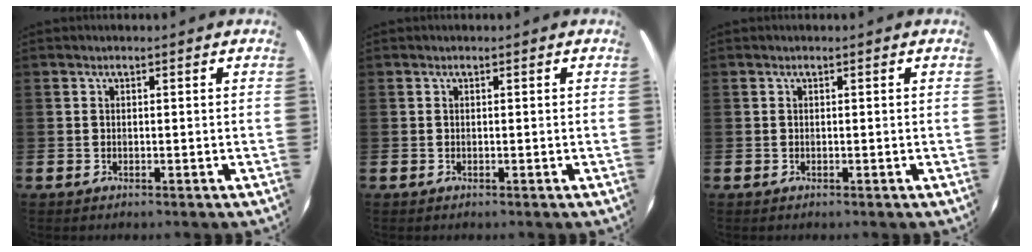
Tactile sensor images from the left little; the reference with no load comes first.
{"total": 0.0}
{"total": 0.0}